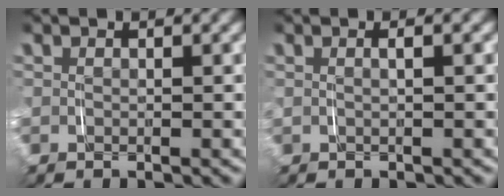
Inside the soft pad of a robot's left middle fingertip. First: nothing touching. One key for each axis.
{"total": 0.9, "fx": 0.2, "fy": 0.1, "fz": 0.9, "tx": -0.018, "ty": 0.005, "tz": 0.003}